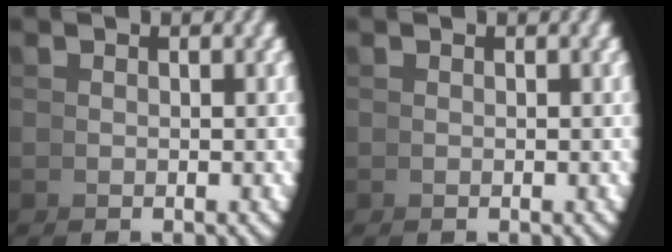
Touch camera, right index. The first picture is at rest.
{"total": 0.0}